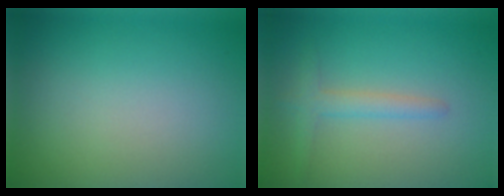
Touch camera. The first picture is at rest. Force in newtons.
{"total": 2.1, "press": 2.1, "slide": 0.2}